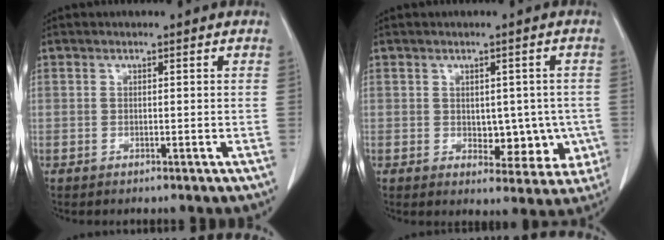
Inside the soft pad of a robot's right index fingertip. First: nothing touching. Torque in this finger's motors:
{"motor_torque": [0.03, 0.18, 0.03, 0.00]}